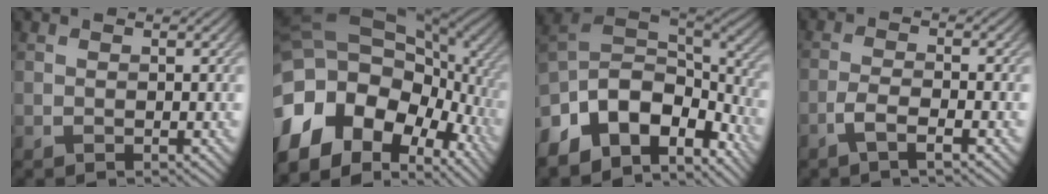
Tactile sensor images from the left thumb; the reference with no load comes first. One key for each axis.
{"total": 19.5, "fx": -6.9, "fy": 13.4, "fz": 12.3, "tx": -0.254, "ty": 0.008, "tz": -0.101}
{"total": 14.3, "fx": -7.1, "fy": 8.1, "fz": 9.4, "tx": -0.249, "ty": -0.020, "tz": -0.114}
{"total": 3.2, "fx": -2.0, "fy": 0.6, "fz": 2.4, "tx": -0.052, "ty": 0.004, "tz": -0.051}